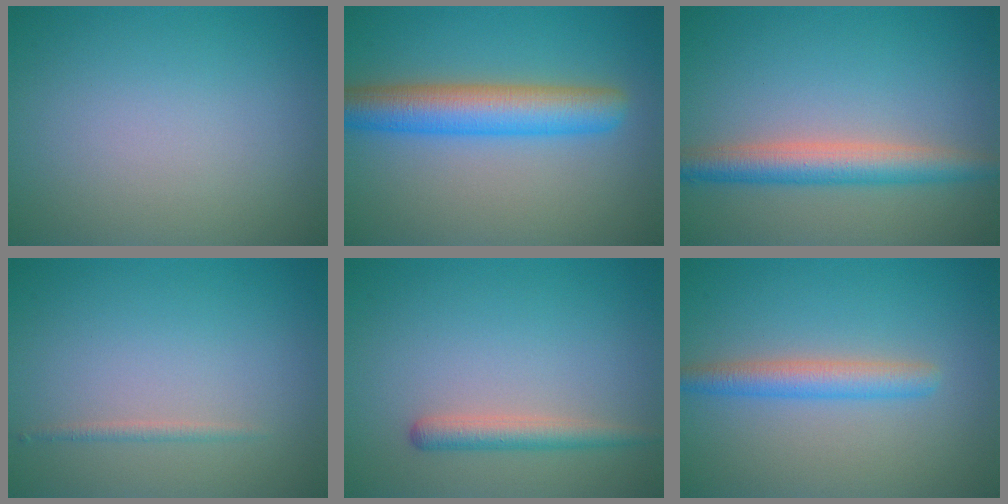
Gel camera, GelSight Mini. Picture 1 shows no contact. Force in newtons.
{"total": 6.2, "press": 6.2, "slide": 0.2}
{"total": 4.4, "press": 4.4, "slide": 0.1}
{"total": 0.8, "press": 0.8, "slide": 0.0}
{"total": 2.2, "press": 2.2, "slide": 0.1}
{"total": 2.9, "press": 2.9, "slide": 0.0}